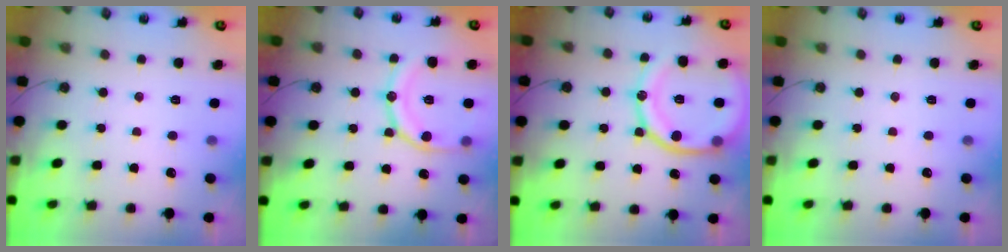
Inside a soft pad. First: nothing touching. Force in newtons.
{"total": 15.4, "press": 15.3, "slide": 1.6}
{"total": 18.4, "press": 18.2, "slide": 2.0}
{"total": 0.0}